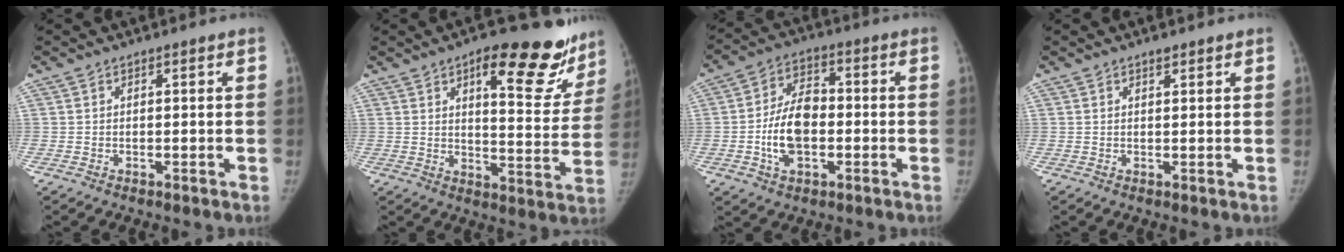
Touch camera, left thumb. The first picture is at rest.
{"total": 19.4, "force": [11.8, 7.3, 13.6], "torque": [-0.113, -0.059, 0.156]}
{"total": 11.1, "force": [-2.1, 6.8, 8.5], "torque": [-0.137, 0.020, -0.041]}
{"total": 1.2, "force": [0.9, 0.4, 0.6], "torque": [-0.004, -0.005, 0.014]}